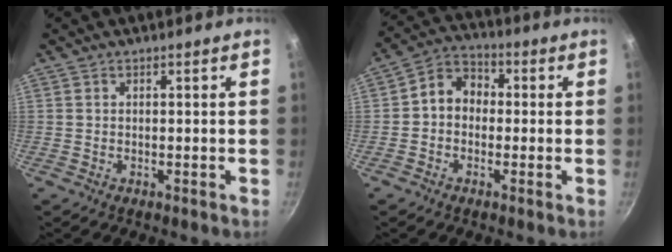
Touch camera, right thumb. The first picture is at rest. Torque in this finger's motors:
{"motor_torque": [0.10, 0.16, 0.32, -0.51, 0.05]}